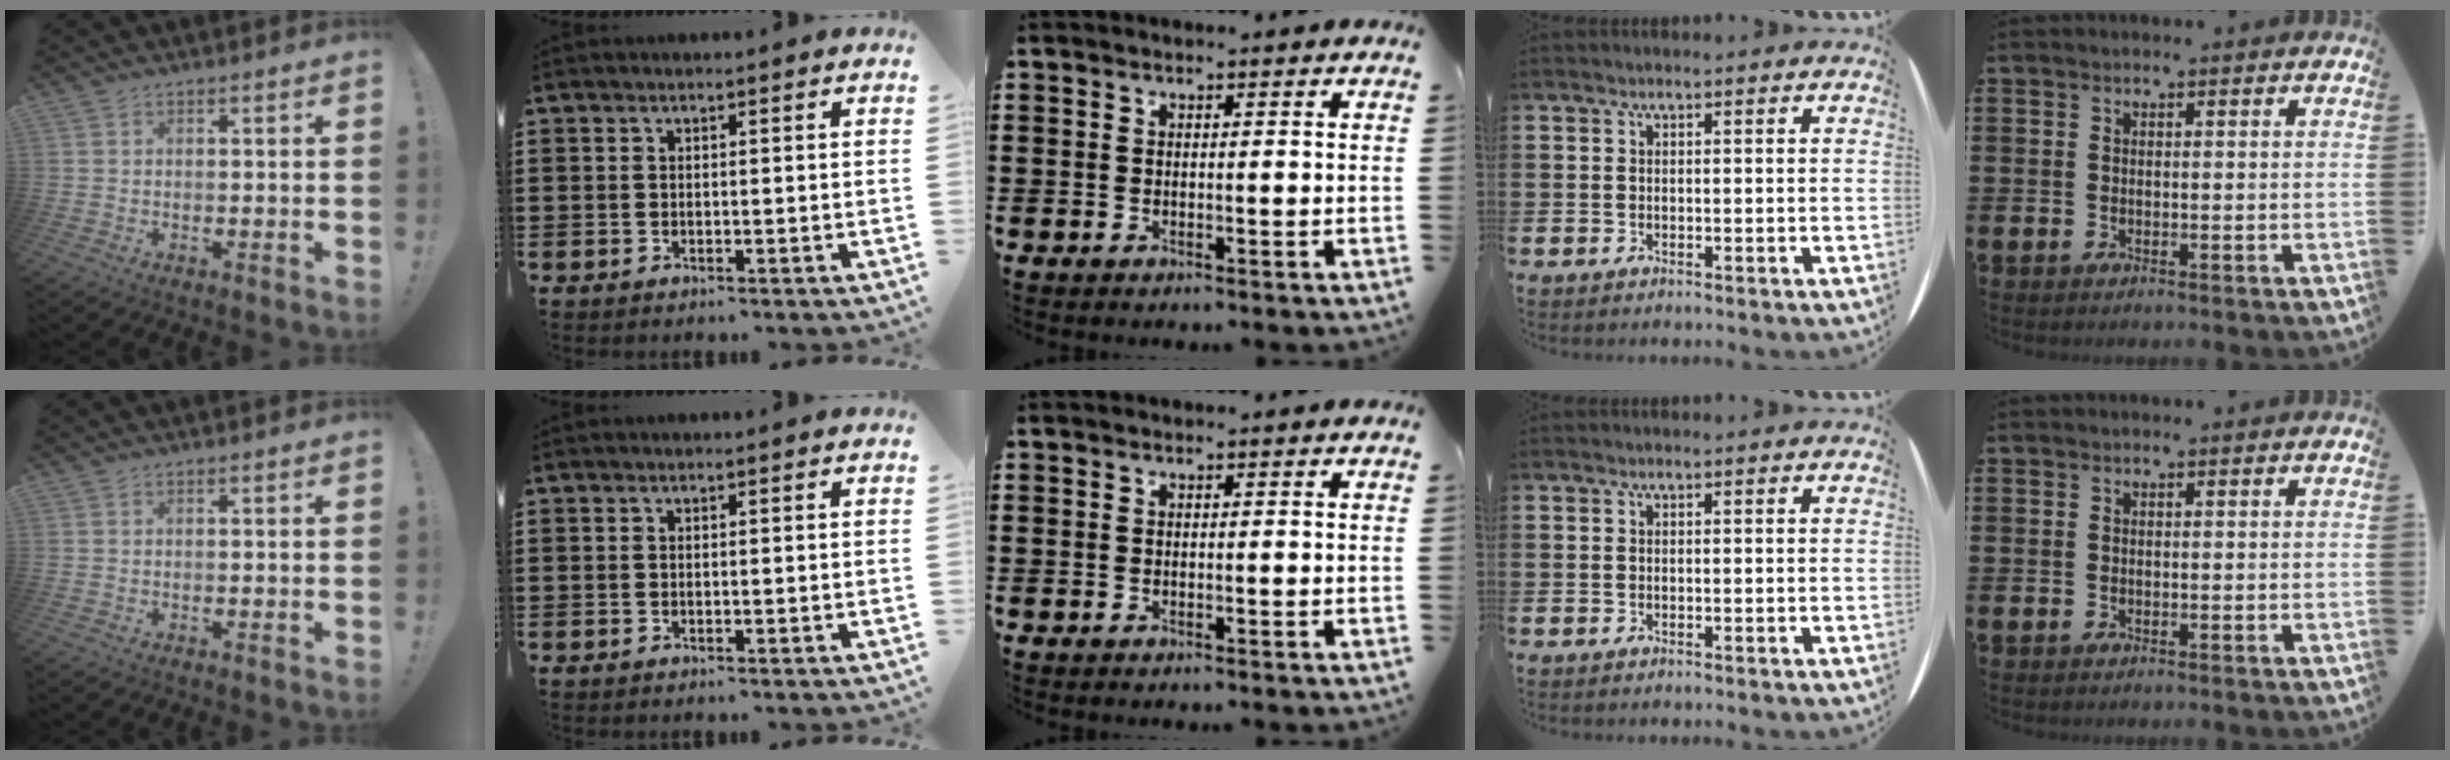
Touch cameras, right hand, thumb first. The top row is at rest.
{}